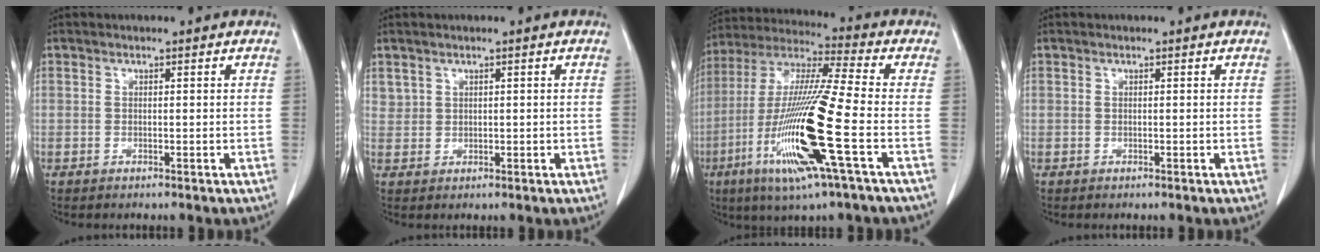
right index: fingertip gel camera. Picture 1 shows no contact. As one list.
[{"total": 1.4, "force": [0.9, 1.1, 0.1], "torque": [0.007, 0.006, 0.016]}, {"total": 19.2, "force": [-6.2, -0.1, 18.2], "torque": [-0.391, -0.028, -0.124]}, {"total": 0.0}]